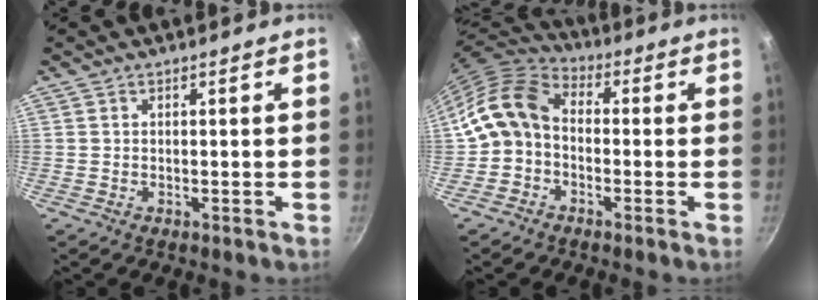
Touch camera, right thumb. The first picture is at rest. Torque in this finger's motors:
{"motor_torque": [0.58, 1.99, 0.85, -0.85, 0.30]}